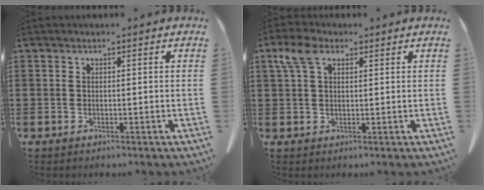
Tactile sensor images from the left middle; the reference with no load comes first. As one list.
[{"total": 4.6, "force": [2.1, 2.3, 3.4], "torque": [-0.082, 0.006, 0.034]}]